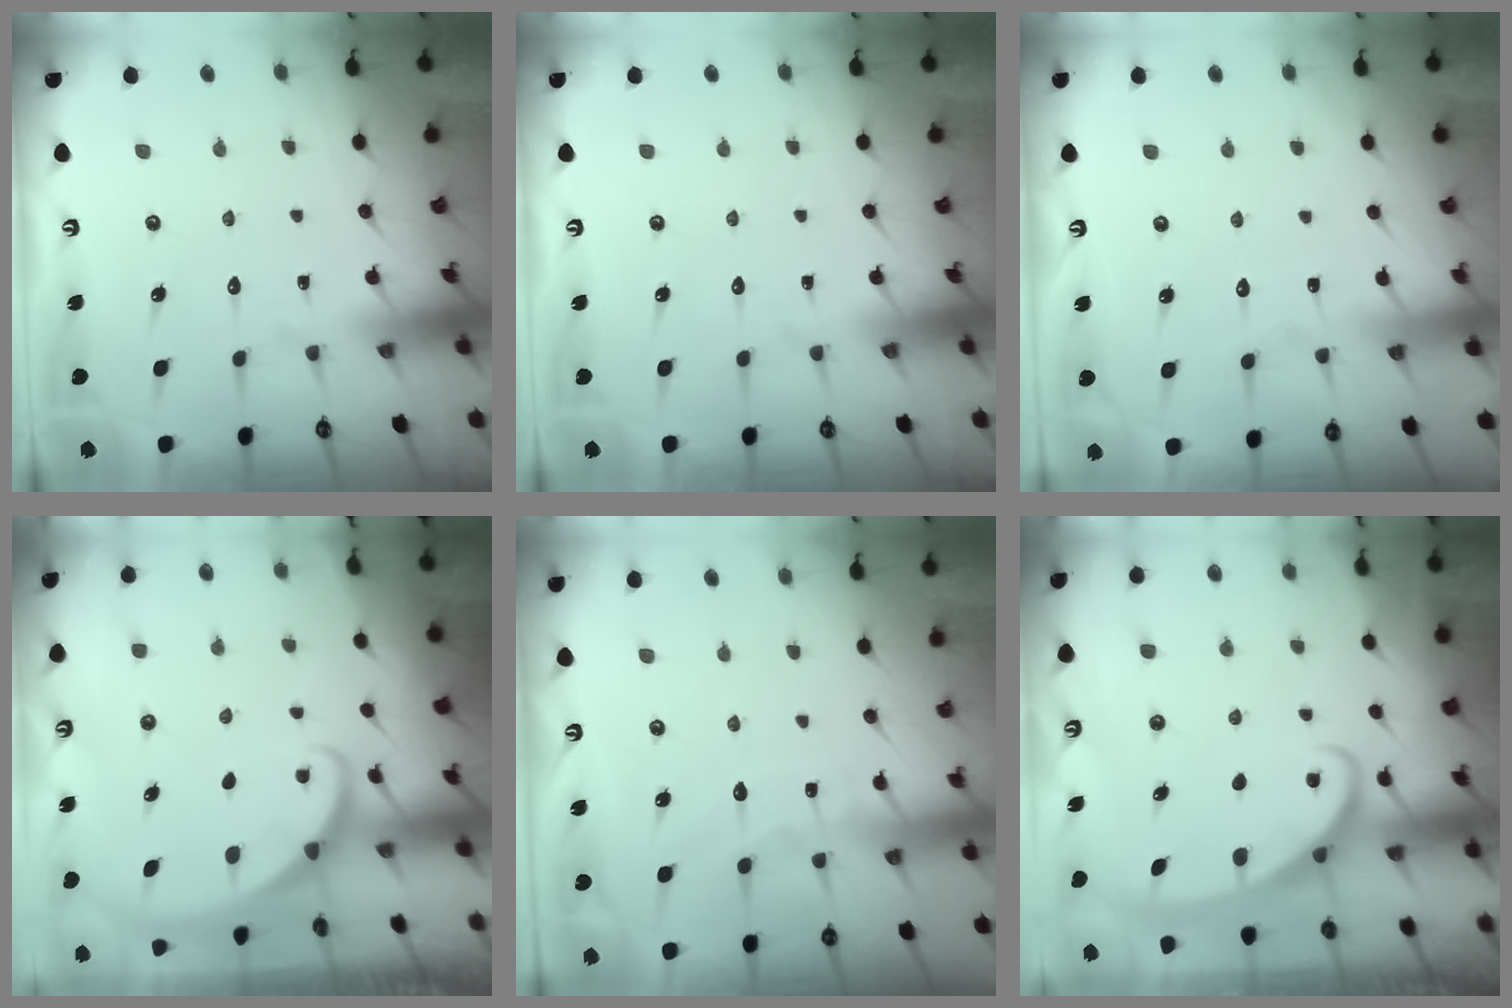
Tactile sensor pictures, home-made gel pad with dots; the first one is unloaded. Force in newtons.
{"total": 0.0}
{"total": 1.8, "press": 1.8, "slide": 0.2}
{"total": 1.6, "press": 1.6, "slide": 0.1}
{"total": 4.7, "press": 4.7, "slide": 0.4}
{"total": 2.8, "press": 2.8, "slide": 0.4}